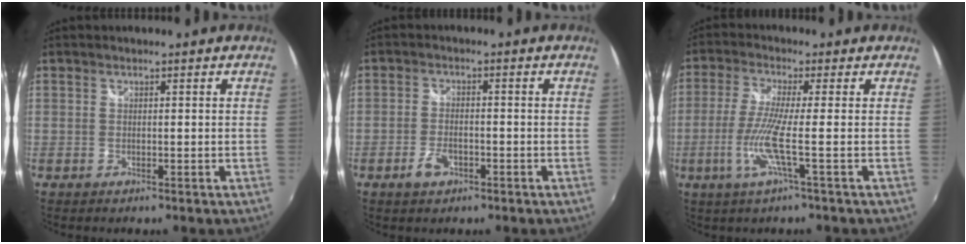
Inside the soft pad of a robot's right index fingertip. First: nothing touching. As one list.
[{"total": 4.1, "force": [-2.2, 2.3, 2.7], "torque": [-0.061, -0.002, -0.039]}, {"total": 7.3, "force": [-2.1, -1.2, 6.8], "torque": [-0.156, -0.010, -0.040]}]